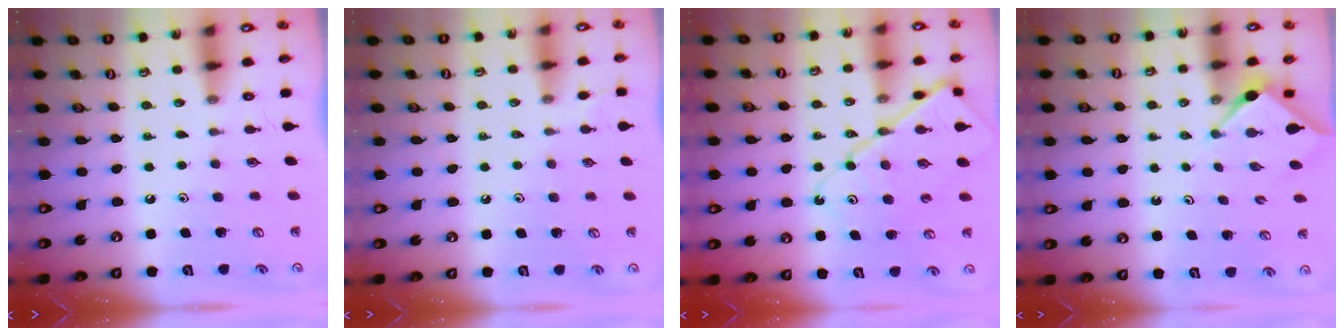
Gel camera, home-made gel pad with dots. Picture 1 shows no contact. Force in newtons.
{"total": 1.1, "press": 1.1, "slide": 0.3}
{"total": 13.5, "press": 13.4, "slide": 1.2}
{"total": 3.0, "press": 2.9, "slide": 0.3}